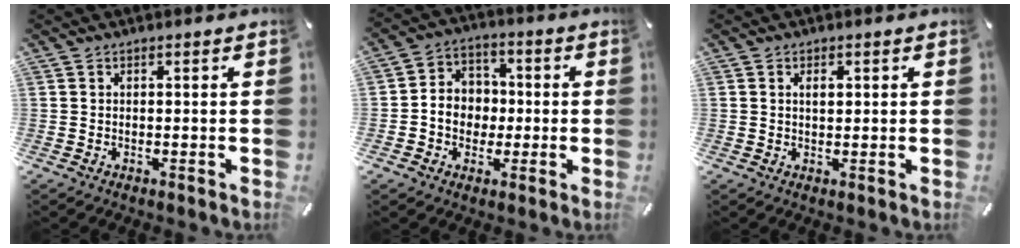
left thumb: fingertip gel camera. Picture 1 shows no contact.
{"total": 7.7, "force": [-1.6, 7.0, 2.8], "torque": [-0.052, 0.018, -0.030]}
{"total": 1.9, "force": [0.5, 1.1, 1.5], "torque": [-0.024, 0.002, 0.007]}